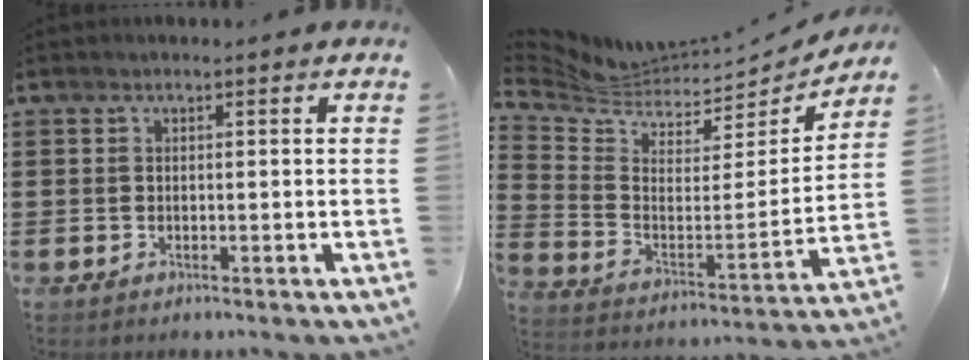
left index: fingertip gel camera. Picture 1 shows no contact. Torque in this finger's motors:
{"motor_torque": [-0.07, -0.39, 0.01, -0.05]}